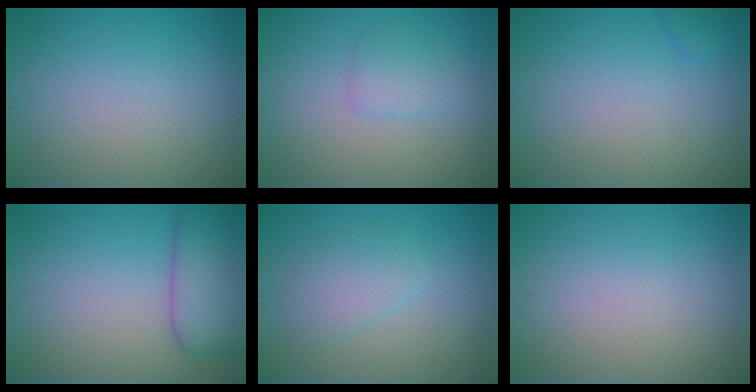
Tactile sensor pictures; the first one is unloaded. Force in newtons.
{"total": 1.8, "press": 1.8, "slide": 0.0}
{"total": 0.8, "press": 0.8, "slide": 0.1}
{"total": 6.0, "press": 6.0, "slide": 0.1}
{"total": 2.4, "press": 2.4, "slide": 0.2}
{"total": 0.0}